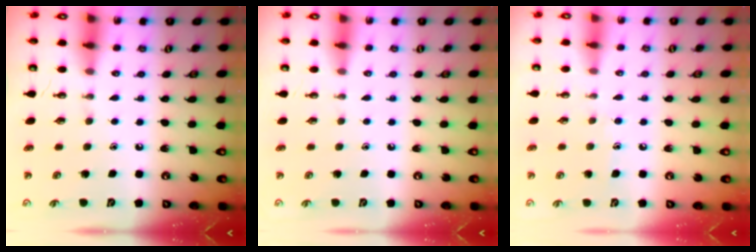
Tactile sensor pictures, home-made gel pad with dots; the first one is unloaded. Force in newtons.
{"total": 0.0}
{"total": 4.9, "press": 4.9, "slide": 0.6}